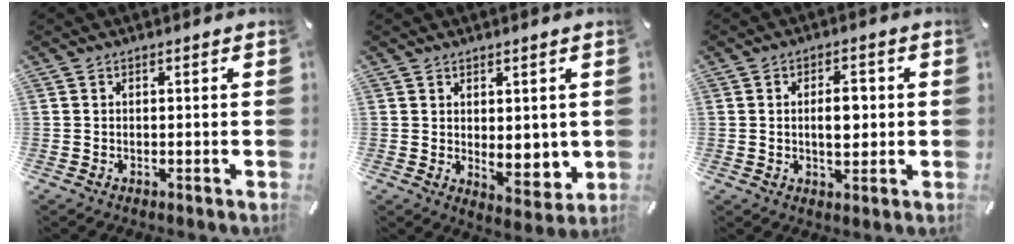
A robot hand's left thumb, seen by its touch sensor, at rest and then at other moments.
{"total": 5.4, "force": [1.4, 3.6, 3.8], "torque": [-0.029, -0.015, 0.026]}
{"total": 6.7, "force": [0.2, 3.6, 5.7], "torque": [-0.090, -0.001, -0.004]}